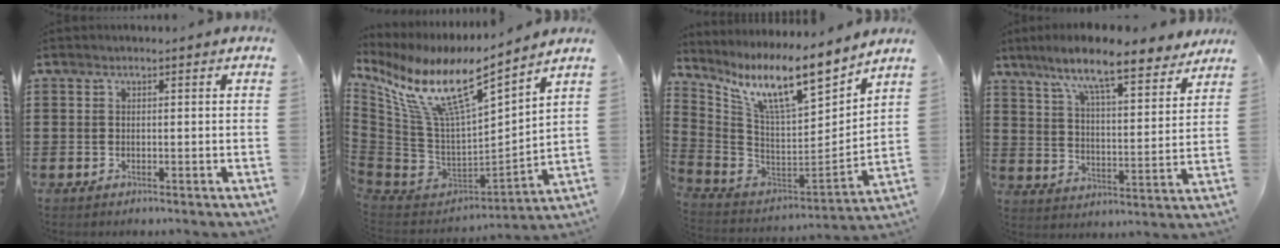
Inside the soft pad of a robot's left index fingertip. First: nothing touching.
{"total": 13.7, "force": [8.3, 3.3, 10.4], "torque": [-0.239, -0.061, 0.138]}
{"total": 13.2, "force": [9.2, 2.3, 9.1], "torque": [-0.196, -0.056, 0.156]}
{"total": 10.3, "force": [8.6, 0.7, 5.6], "torque": [-0.130, -0.044, 0.145]}